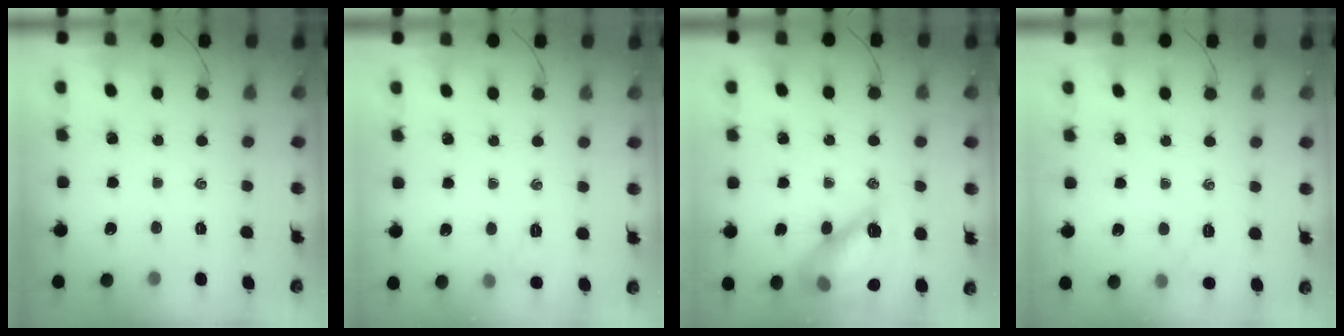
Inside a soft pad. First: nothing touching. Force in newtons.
{"total": 5.2, "press": 5.0, "slide": 1.4}
{"total": 15.1, "press": 14.9, "slide": 2.1}
{"total": 6.5, "press": 6.3, "slide": 1.6}